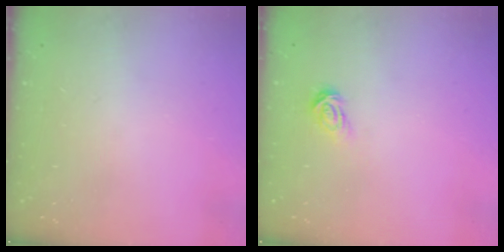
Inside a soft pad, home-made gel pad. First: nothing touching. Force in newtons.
{"total": 3.9, "press": 3.9, "slide": 0.1}